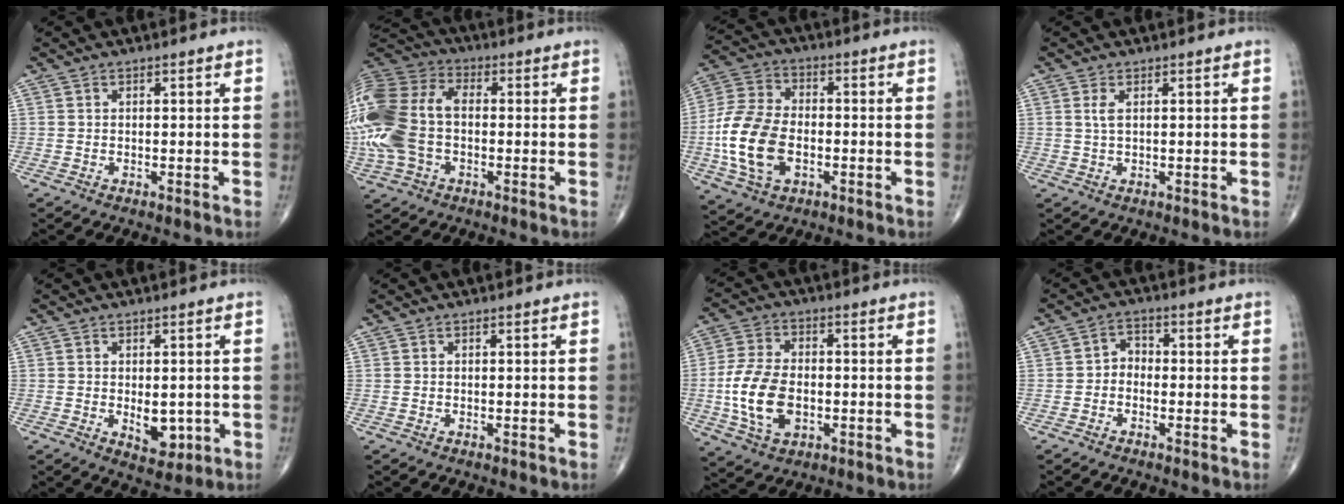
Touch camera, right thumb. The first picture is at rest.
{"total": 20.8, "force": [-1.8, 13.6, 15.7], "torque": [-0.392, 0.026, -0.035]}
{"total": 14.9, "force": [-3.0, 9.3, 11.2], "torque": [-0.226, 0.014, -0.060]}
{"total": 1.8, "force": [0.6, 0.6, 1.5], "torque": [-0.040, 0.000, 0.017]}
{"total": 5.5, "force": [-0.8, 3.2, 4.4], "torque": [-0.039, -0.008, -0.001]}
{"total": 0.0}
{"total": 12.4, "force": [-2.2, 7.6, 9.5], "torque": [-0.184, 0.008, -0.039]}
{"total": 2.7, "force": [-0.9, 2.1, 1.4], "torque": [-0.002, 0.016, -0.030]}